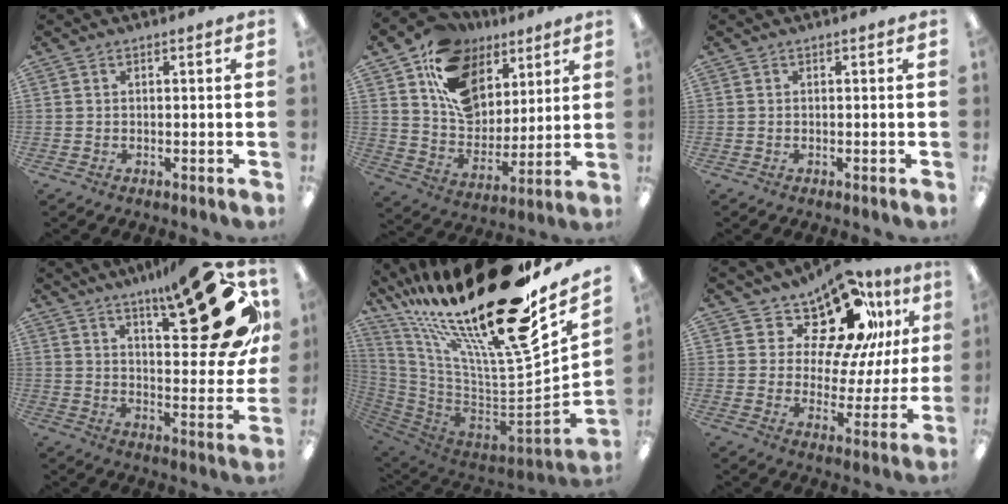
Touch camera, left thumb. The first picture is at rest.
{"total": 16.6, "force": [8.6, 11.8, 7.8], "torque": [-0.141, -0.039, 0.165]}
{"total": 0.0}
{"total": 23.8, "force": [13.9, 6.6, 18.2], "torque": [-0.249, -0.090, 0.213]}
{"total": 29.7, "force": [21.2, 7.6, 19.5], "torque": [-0.258, -0.193, 0.363]}
{"total": 16.1, "force": [12.1, 7.4, 7.6], "torque": [-0.131, -0.087, 0.208]}